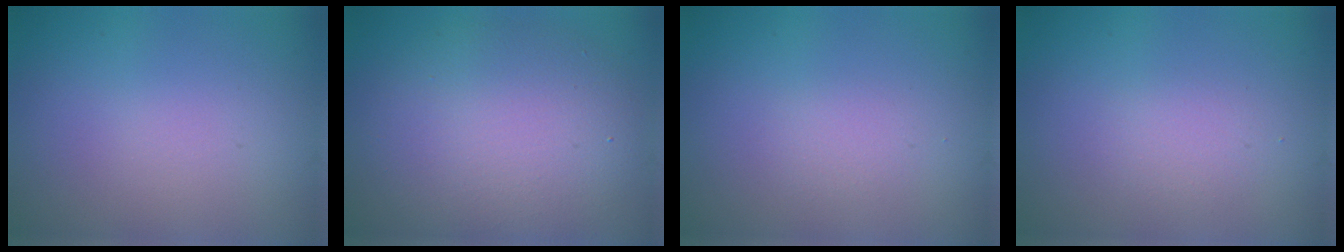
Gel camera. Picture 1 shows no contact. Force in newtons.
{"total": 7.8, "press": 7.8, "slide": 0.5}
{"total": 0.9, "press": 0.9, "slide": 0.1}
{"total": 1.3, "press": 1.3, "slide": 0.0}